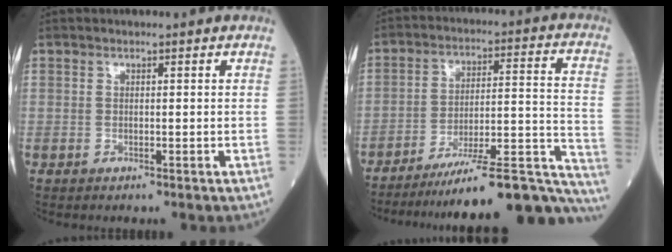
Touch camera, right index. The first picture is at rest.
{"total": 25.0, "force": [-22.4, 0.8, 11.0], "torque": [-0.072, 0.022, -0.312]}